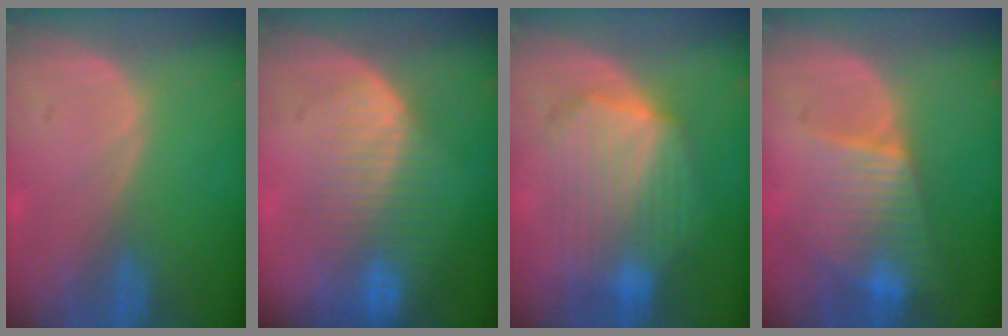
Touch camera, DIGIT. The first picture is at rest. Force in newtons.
{"total": 8.6, "press": 7.3, "slide": 4.4}
{"total": 9.4, "press": 9.4, "slide": 0.5}
{"total": 7.1, "press": 6.8, "slide": 1.9}